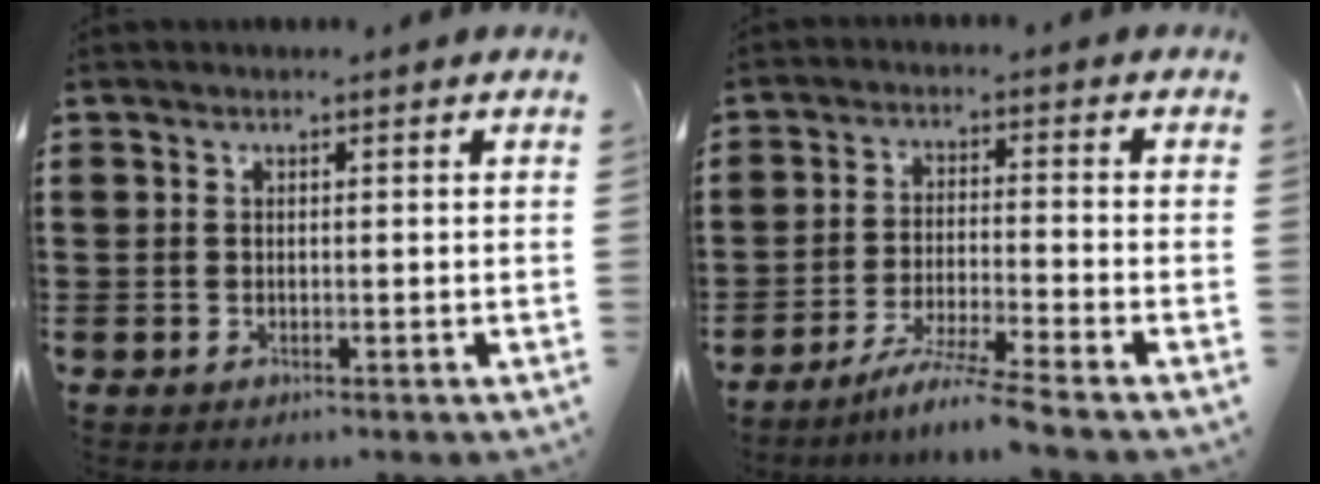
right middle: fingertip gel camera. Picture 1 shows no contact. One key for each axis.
{"total": 6.2, "fx": -5.3, "fy": -0.9, "fz": 3.1, "tx": -0.061, "ty": -0.022, "tz": -0.099}